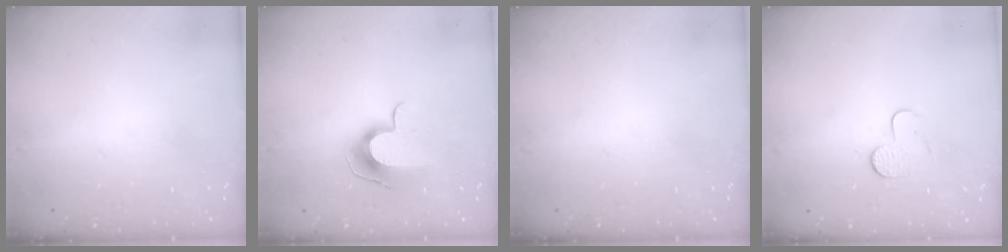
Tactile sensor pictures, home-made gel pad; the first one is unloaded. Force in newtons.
{"total": 9.0, "press": 9.0, "slide": 0.5}
{"total": 0.0}
{"total": 6.2, "press": 6.1, "slide": 0.6}